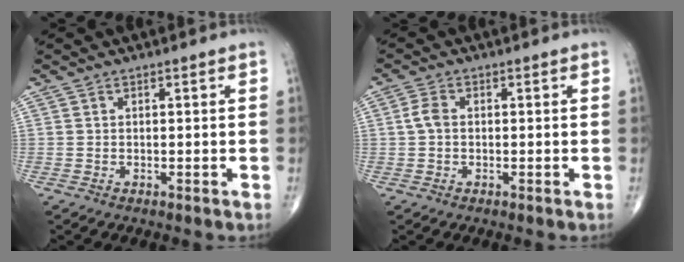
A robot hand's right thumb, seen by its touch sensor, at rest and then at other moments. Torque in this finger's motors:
{"motor_torque": [-0.32, 0.30, 0.34, -0.04, 0.10]}